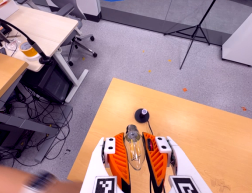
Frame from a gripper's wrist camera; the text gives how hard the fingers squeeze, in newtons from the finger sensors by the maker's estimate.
{"total": 20.4, "left": 22.3, "right": 18.4}